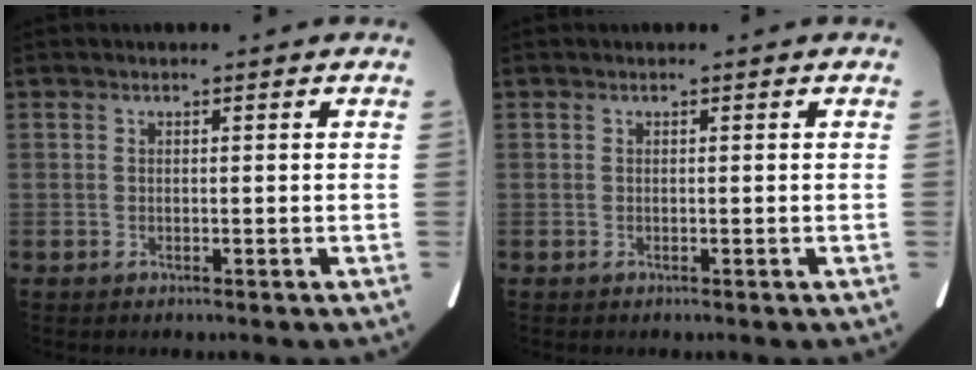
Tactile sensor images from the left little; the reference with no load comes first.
{"total": 0.0}